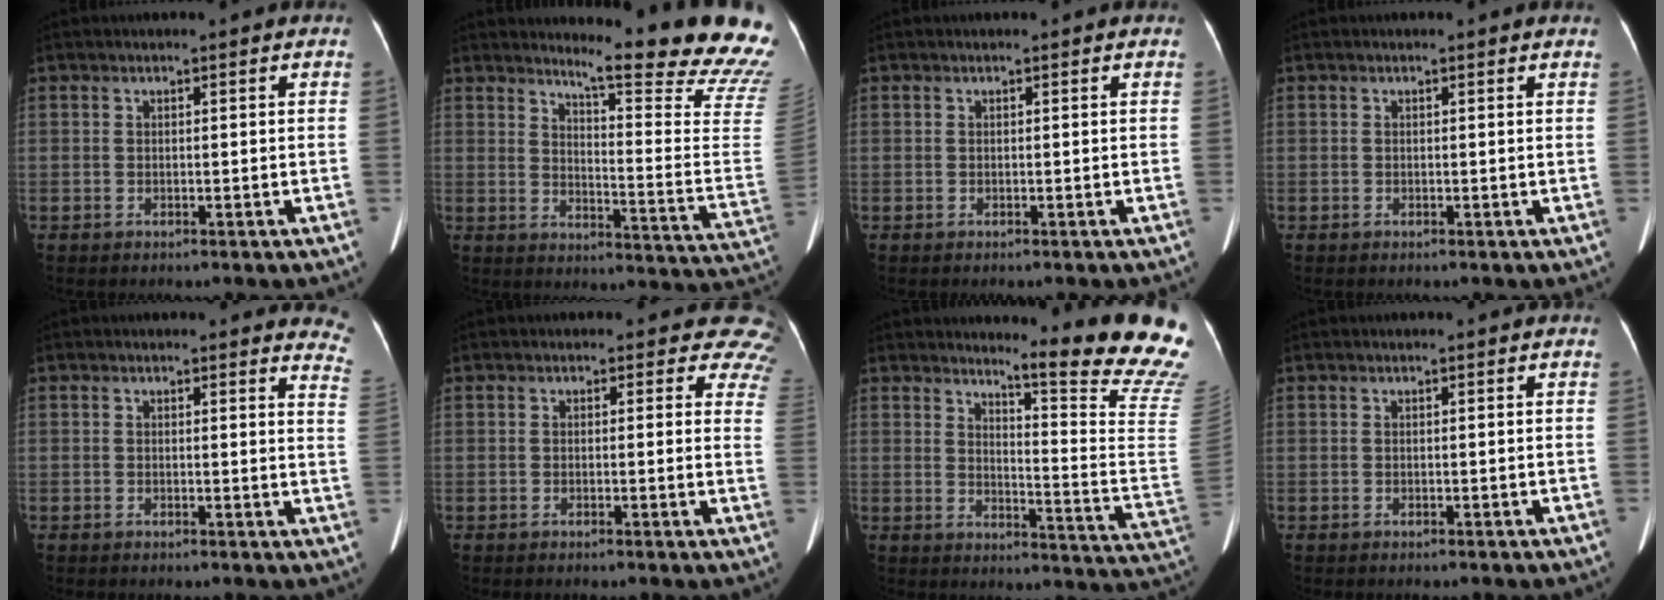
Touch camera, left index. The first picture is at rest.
{"total": 20.0, "force": [18.4, -0.5, 7.9], "torque": [-0.112, -0.142, 0.210]}
{"total": 0.5, "force": [0.5, 0.1, 0.1], "torque": [-0.006, 0.010, -0.002]}
{"total": 0.9, "force": [0.8, 0.5, 0.0], "torque": [-0.009, 0.005, 0.001]}
{"total": 7.6, "force": [7.2, 2.0, 1.2], "torque": [0.022, -0.035, 0.036]}
{"total": 7.0, "force": [5.9, 3.6, 1.3], "torque": [0.027, -0.011, 0.023]}
{"total": 18.6, "force": [16.6, -1.7, 8.1], "torque": [-0.116, -0.149, 0.191]}
{"total": 0.0}